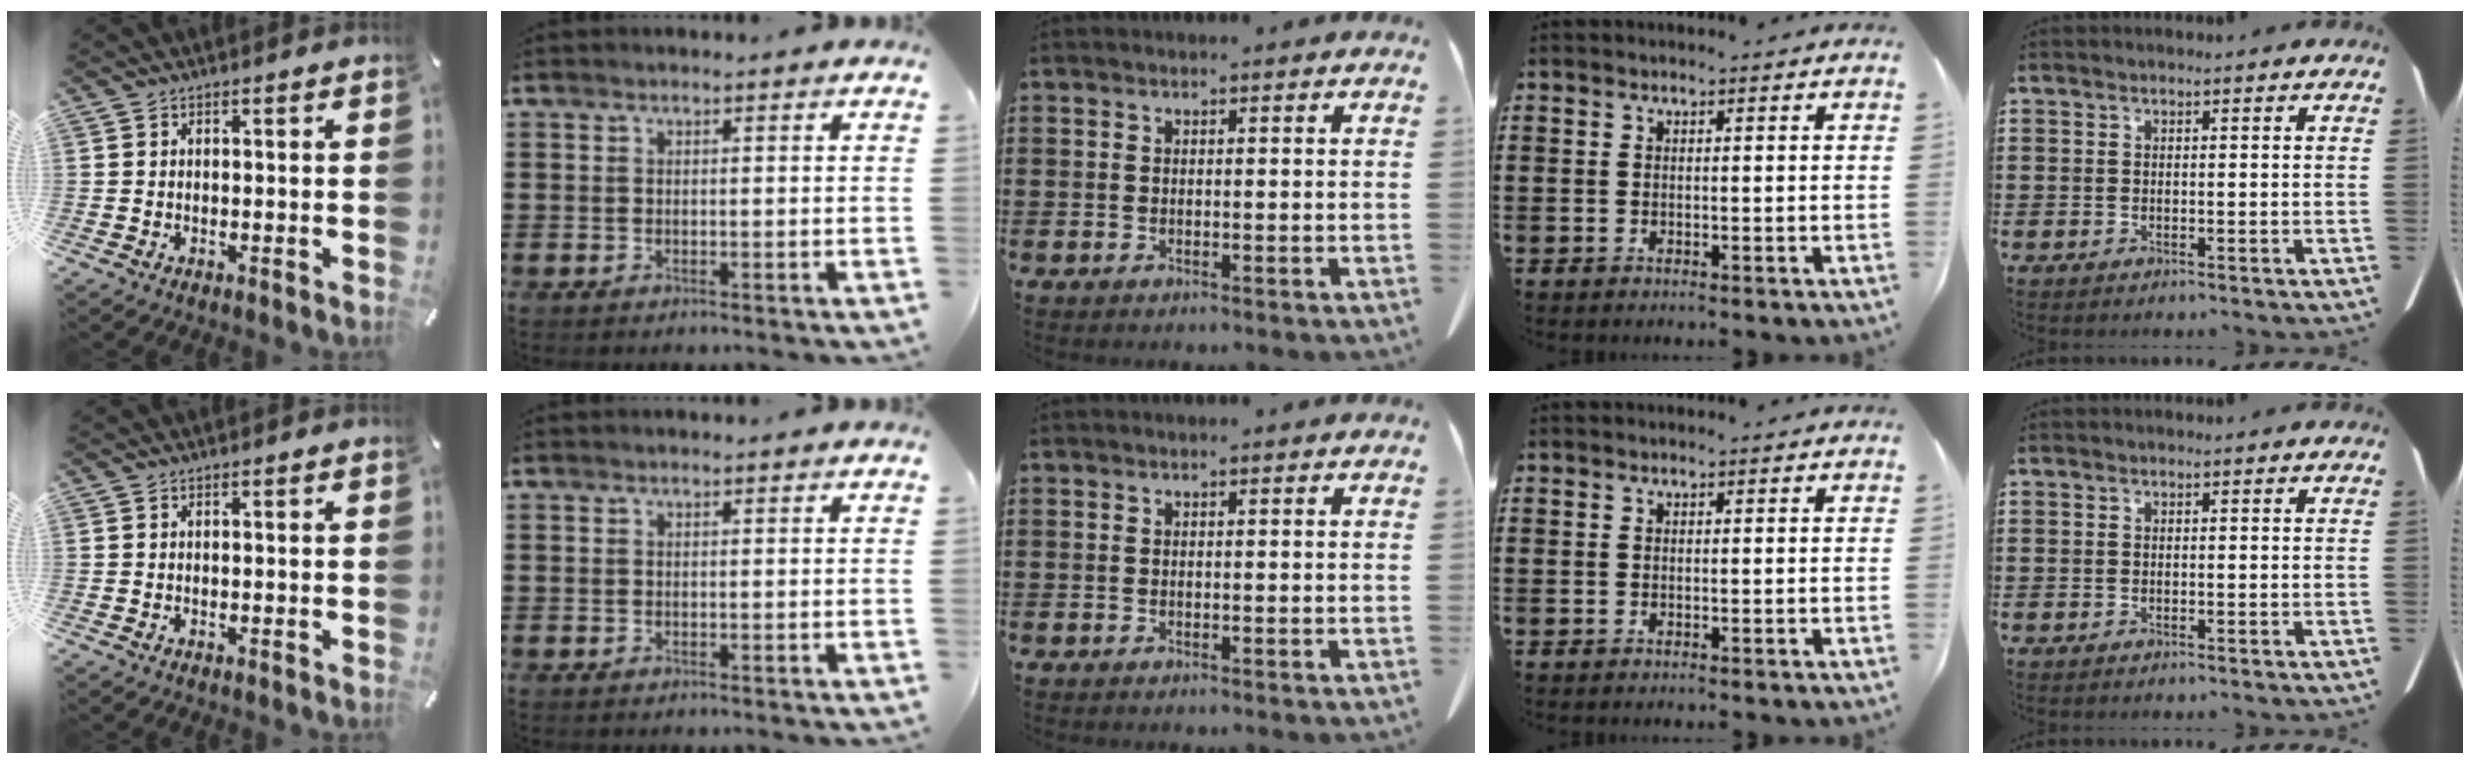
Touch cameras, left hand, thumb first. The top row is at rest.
{}